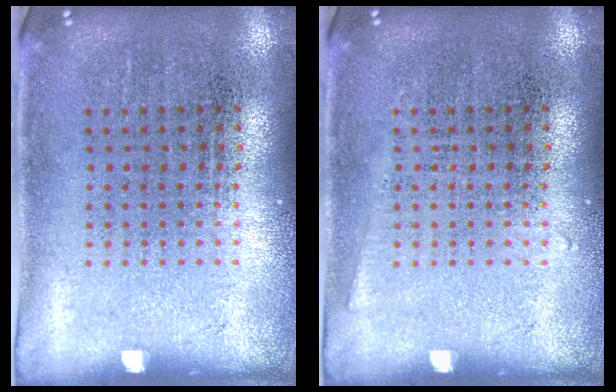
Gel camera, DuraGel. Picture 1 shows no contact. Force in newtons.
{"total": 0.7, "press": 0.7, "slide": 0.0}